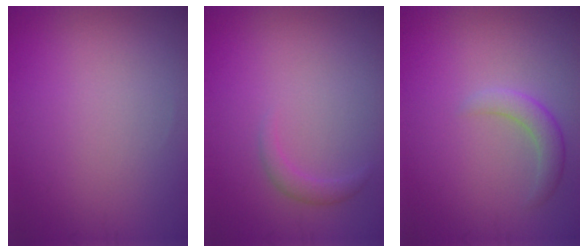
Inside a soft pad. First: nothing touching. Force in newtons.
{"total": 1.2, "press": 1.2, "slide": 0.2}
{"total": 2.2, "press": 2.1, "slide": 0.1}